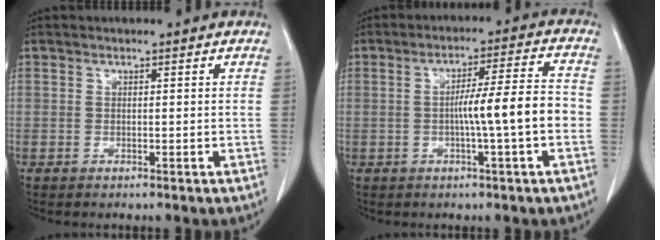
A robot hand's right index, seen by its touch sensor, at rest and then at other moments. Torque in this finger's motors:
{"motor_torque": [0.81, -0.28, 0.29, 0.11]}